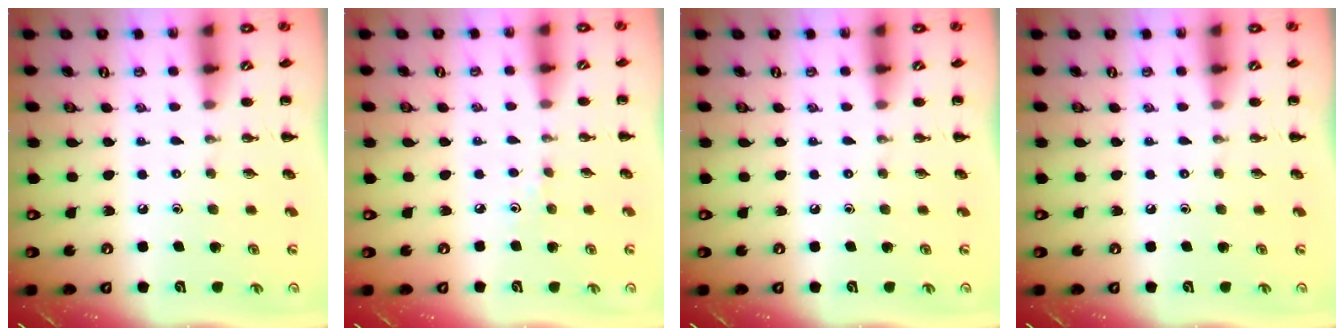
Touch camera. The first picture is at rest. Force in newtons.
{"total": 2.7, "press": 2.5, "slide": 0.9}
{"total": 0.0}
{"total": 0.0}